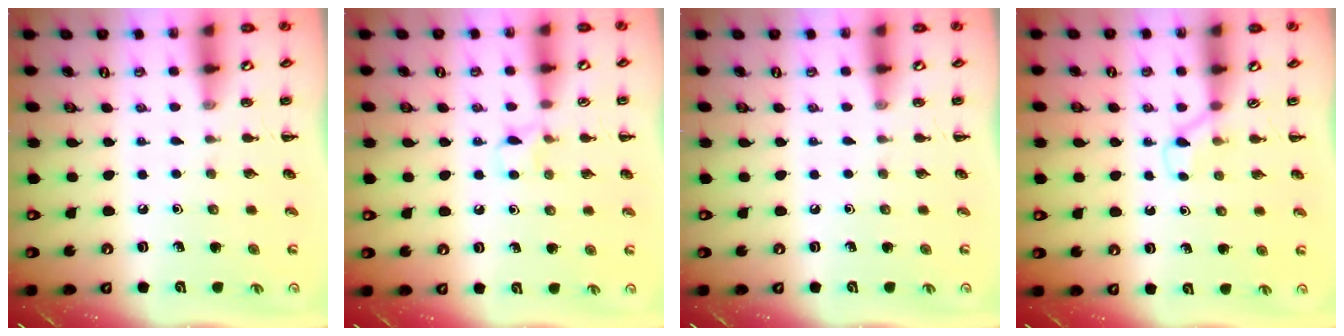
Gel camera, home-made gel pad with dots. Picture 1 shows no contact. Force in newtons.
{"total": 5.6, "press": 5.3, "slide": 1.8}
{"total": 0.0}
{"total": 2.1, "press": 2.0, "slide": 0.8}